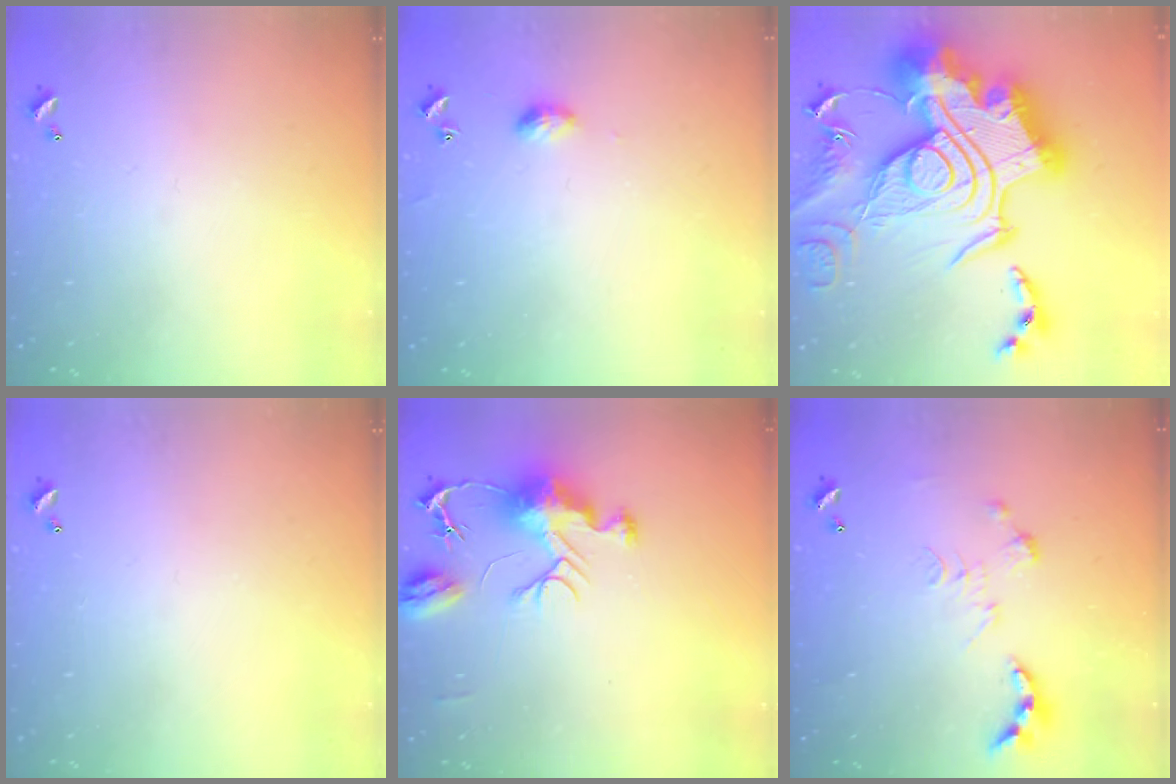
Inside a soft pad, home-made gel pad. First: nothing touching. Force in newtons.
{"total": 5.2, "press": 5.2, "slide": 0.7}
{"total": 0.8, "press": 0.8, "slide": 0.0}
{"total": 0.0}
{"total": 10.2, "press": 10.1, "slide": 1.0}
{"total": 0.0}